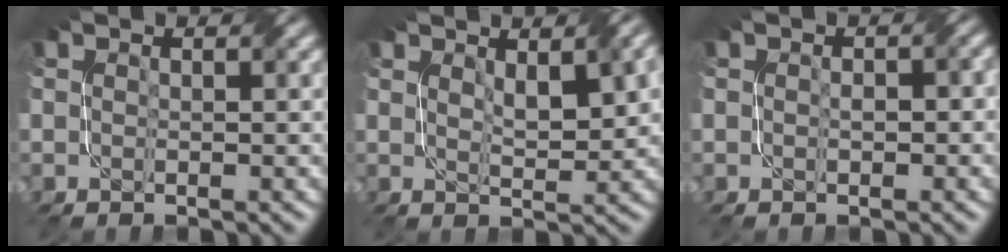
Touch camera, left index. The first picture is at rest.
{"total": 3.9, "force": [1.7, 1.2, 3.3], "torque": [-0.060, 0.000, 0.033]}
{"total": 1.3, "force": [-0.2, 0.6, 1.1], "torque": [-0.017, 0.002, -0.002]}